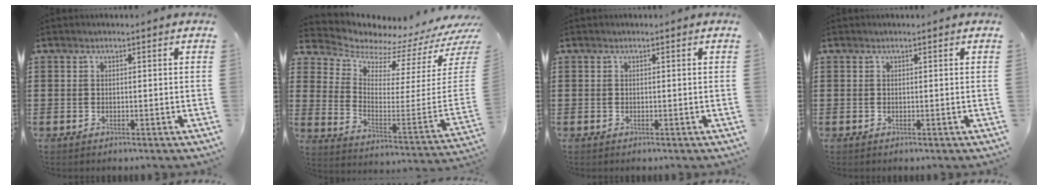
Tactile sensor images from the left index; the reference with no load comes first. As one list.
[{"total": 3.3, "force": [3.1, 0.9, 0.6], "torque": [-0.025, -0.066, 0.044]}, {"total": 0.0}, {"total": 0.0}]